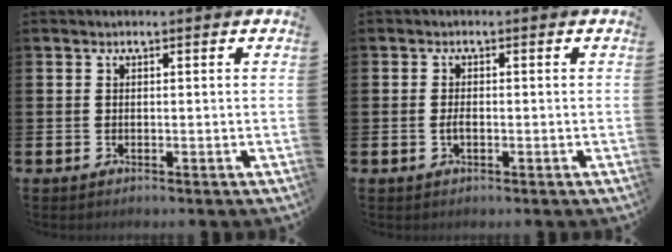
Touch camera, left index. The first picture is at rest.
{"total": 1.4, "force": [-0.3, 0.6, 1.2], "torque": [-0.022, 0.001, -0.007]}